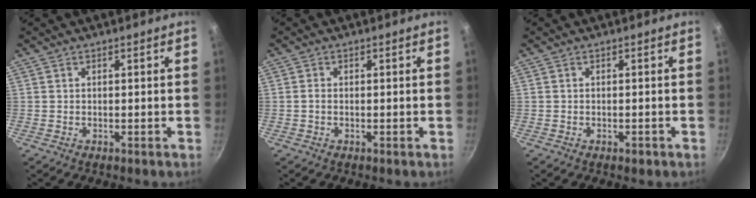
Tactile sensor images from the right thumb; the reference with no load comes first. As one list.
[{"total": 0.8, "force": [-0.2, 0.6, 0.6], "torque": [-0.011, 0.004, -0.004]}, {"total": 1.0, "force": [-0.6, 0.5, 0.6], "torque": [-0.012, 0.003, -0.005]}]